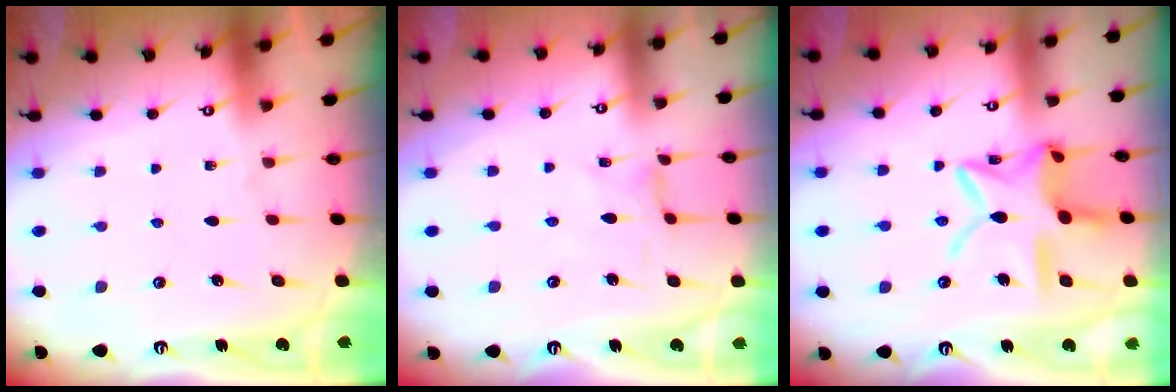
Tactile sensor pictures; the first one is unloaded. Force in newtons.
{"total": 0.0}
{"total": 15.4, "press": 15.4, "slide": 1.3}